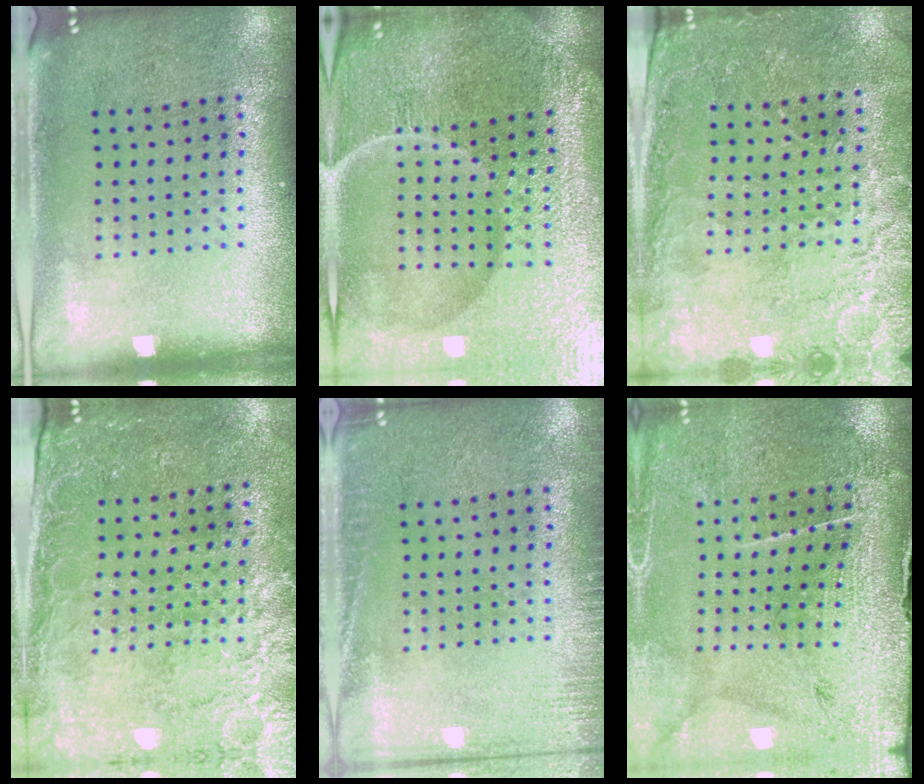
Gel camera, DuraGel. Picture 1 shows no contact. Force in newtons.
{"total": 6.3, "press": 5.7, "slide": 2.7}
{"total": 2.8, "press": 2.7, "slide": 0.4}
{"total": 2.8, "press": 2.6, "slide": 1.1}
{"total": 2.0, "press": 2.0, "slide": 0.3}
{"total": 3.3, "press": 3.3, "slide": 0.4}